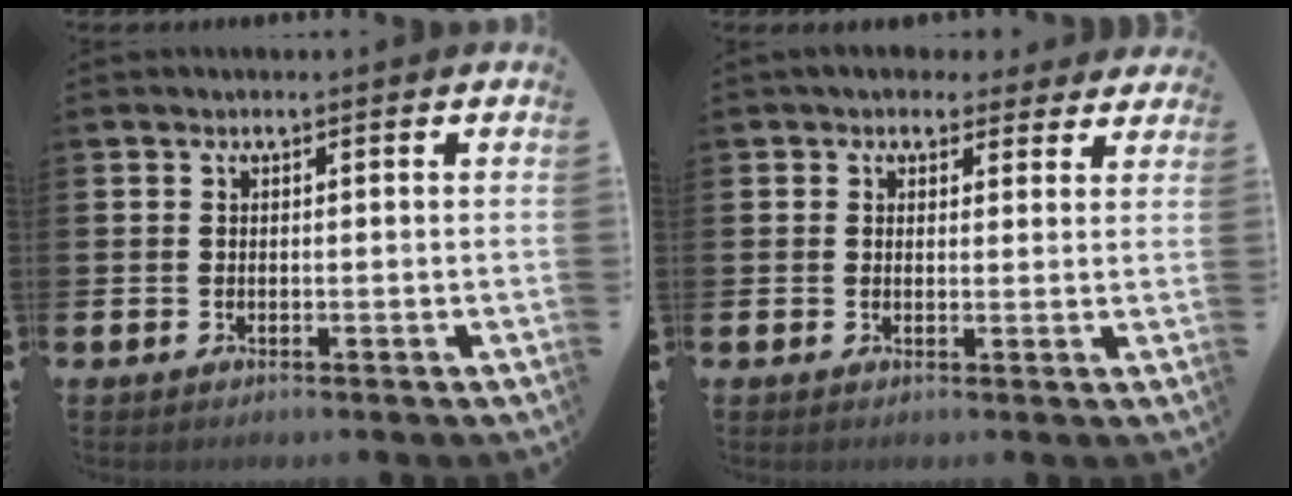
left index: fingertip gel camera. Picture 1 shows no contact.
{"total": 3.6, "force": [3.1, 1.8, 0.5], "torque": [-0.001, -0.014, 0.052]}